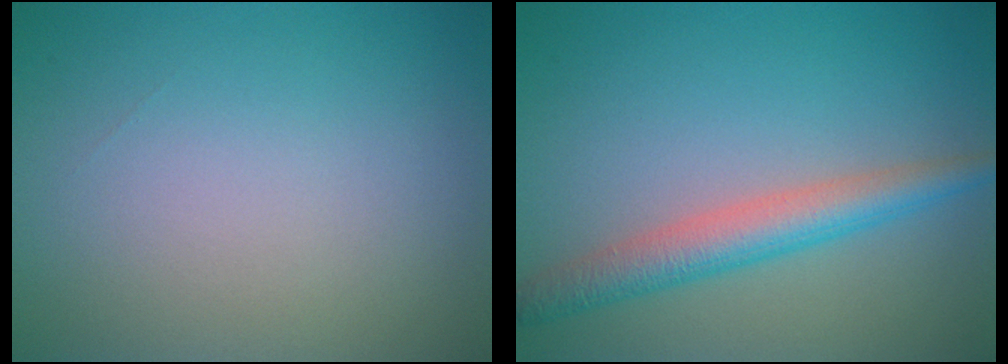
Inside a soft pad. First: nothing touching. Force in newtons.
{"total": 3.9, "press": 3.9, "slide": 0.1}